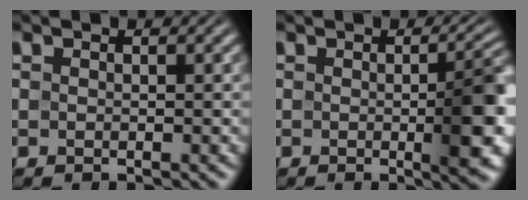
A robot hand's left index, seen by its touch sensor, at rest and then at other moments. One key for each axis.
{"total": 5.2, "fx": -0.5, "fy": 1.1, "fz": 5.1, "tx": -0.062, "ty": -0.004, "tz": -0.005}